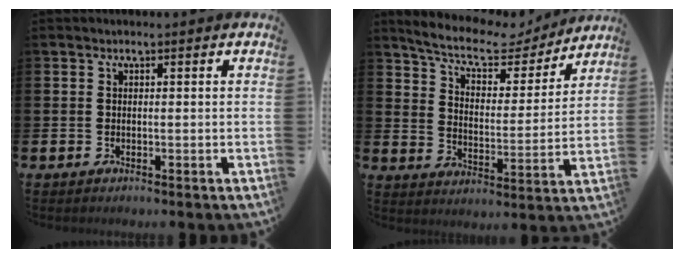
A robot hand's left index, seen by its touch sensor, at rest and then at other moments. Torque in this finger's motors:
{"motor_torque": [1.08, -1.06, 0.51, 0.15]}